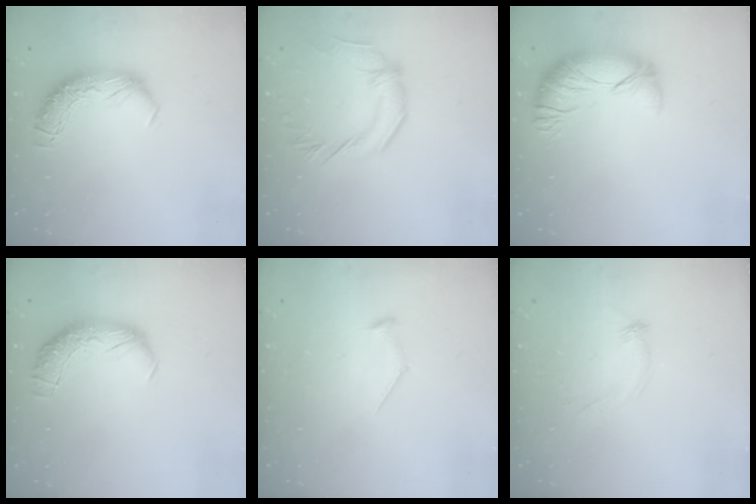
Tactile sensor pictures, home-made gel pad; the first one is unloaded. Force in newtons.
{"total": 0.8, "press": 0.6, "slide": 0.5}
{"total": 3.2, "press": 2.3, "slide": 2.2}
{"total": 2.4, "press": 1.0, "slide": 2.2}
{"total": 7.9, "press": 7.9, "slide": 0.7}
{"total": 7.7, "press": 7.7, "slide": 0.7}